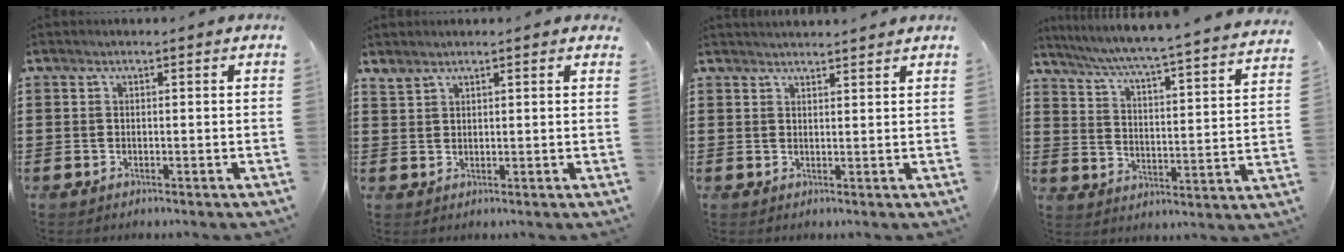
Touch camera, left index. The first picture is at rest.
{"total": 2.2, "force": [1.9, 0.8, 0.6], "torque": [-0.015, 0.003, 0.038]}
{"total": 1.8, "force": [1.8, -0.1, 0.0], "torque": [-0.003, 0.001, 0.035]}
{"total": 4.4, "force": [3.9, -1.0, 1.7], "torque": [-0.054, -0.044, 0.054]}